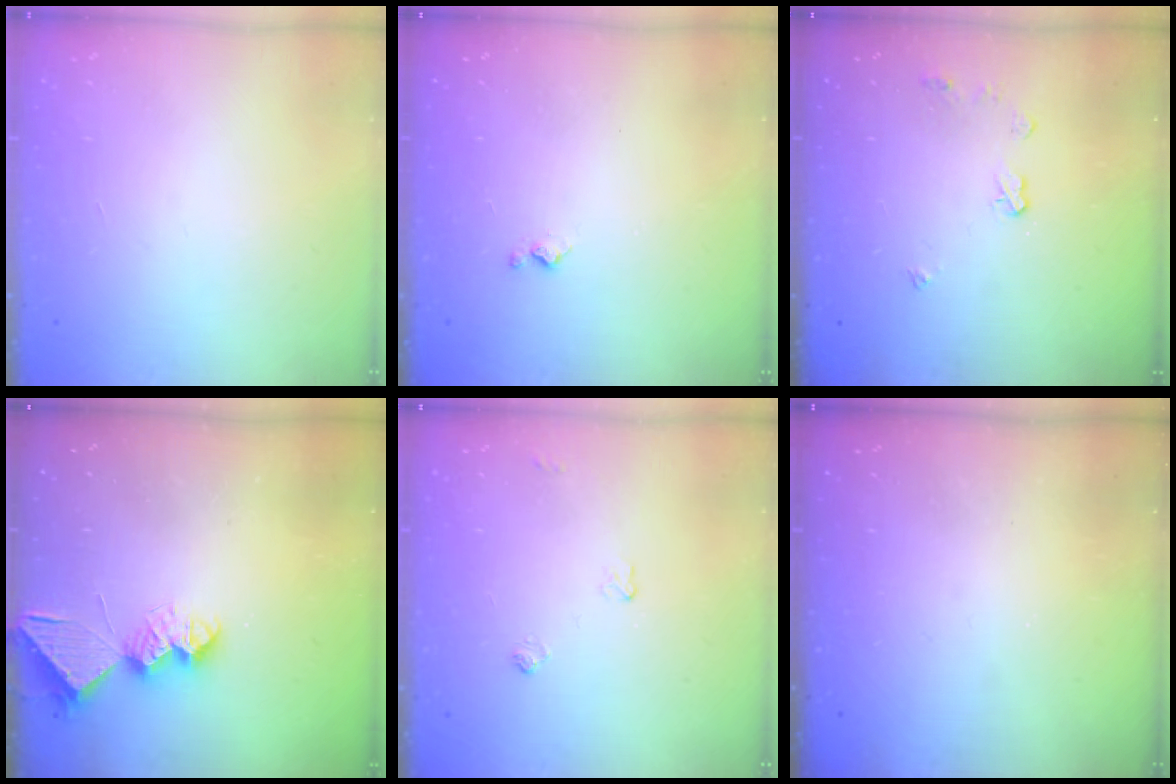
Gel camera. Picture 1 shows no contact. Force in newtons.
{"total": 2.9, "press": 2.9, "slide": 0.5}
{"total": 5.6, "press": 5.6, "slide": 0.2}
{"total": 9.7, "press": 9.7, "slide": 0.4}
{"total": 4.7, "press": 4.6, "slide": 0.6}
{"total": 0.0}